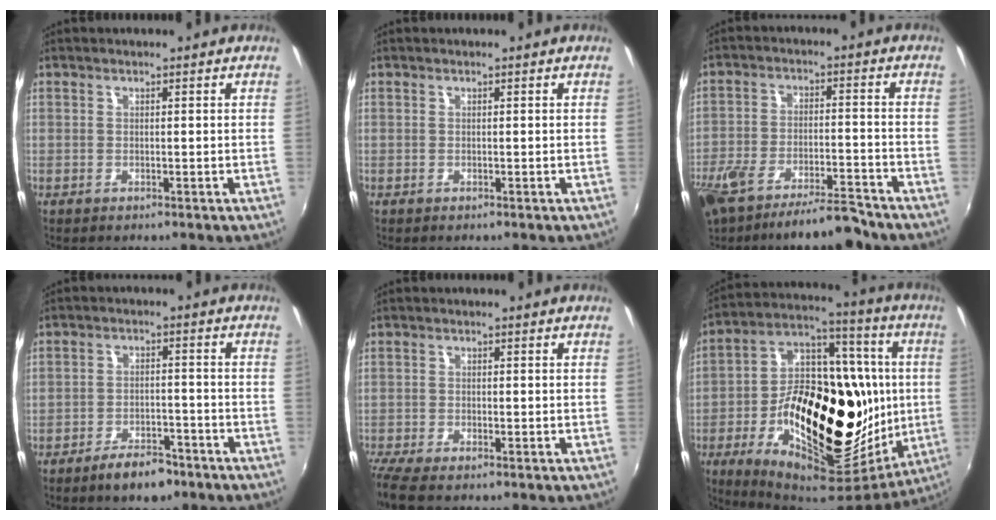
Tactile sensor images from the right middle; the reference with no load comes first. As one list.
[{"total": 0.0}, {"total": 13.8, "force": [-11.2, 3.5, 7.4], "torque": [-0.162, -0.011, -0.186]}, {"total": 6.3, "force": [-4.8, 2.7, 3.1], "torque": [-0.071, 0.009, -0.067]}, {"total": 4.5, "force": [-3.4, 0.9, 2.7], "torque": [-0.072, -0.017, -0.067]}, {"total": 35.0, "force": [-5.5, 18.8, 29.0], "torque": [-0.482, 0.022, -0.059]}]